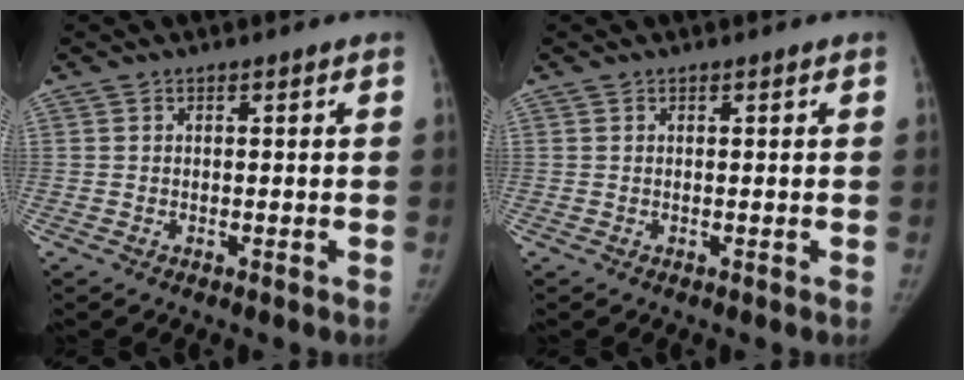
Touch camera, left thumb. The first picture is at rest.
{"total": 0.0}